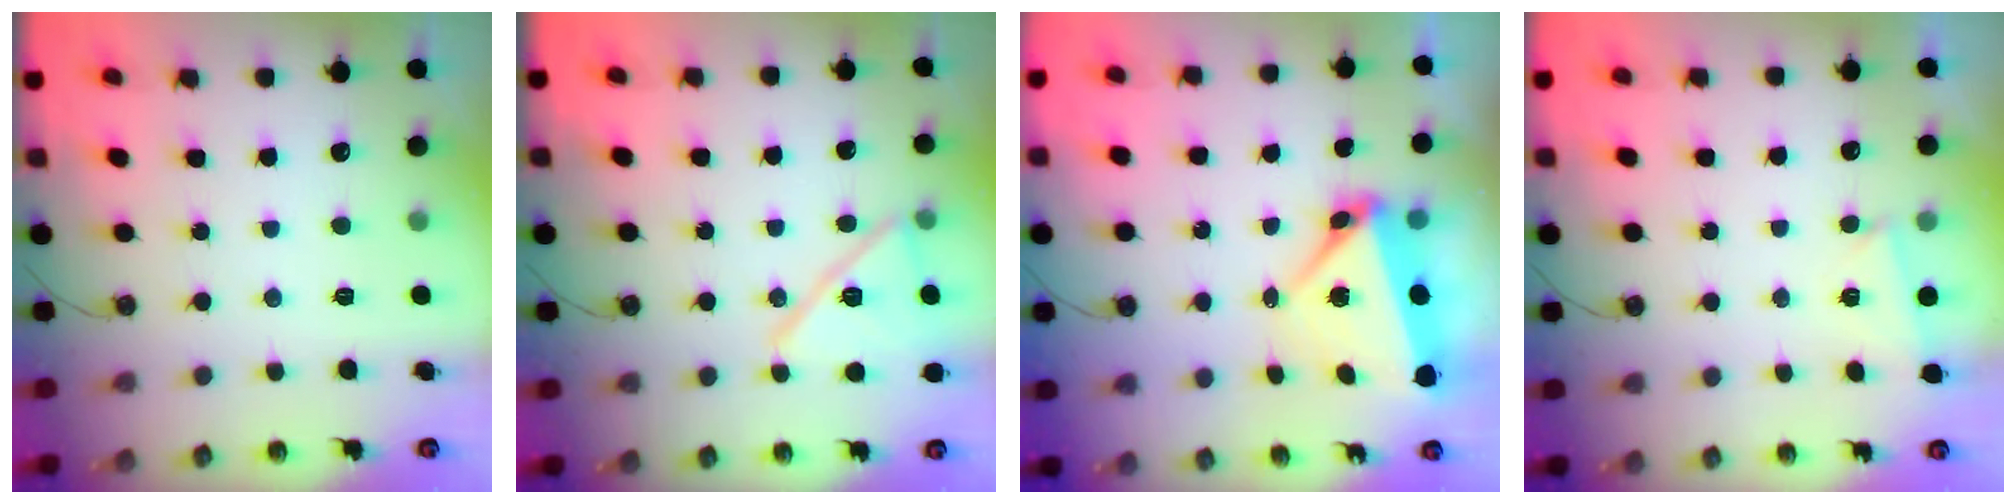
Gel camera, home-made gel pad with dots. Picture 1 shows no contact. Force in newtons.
{"total": 14.7, "press": 14.7, "slide": 0.1}
{"total": 7.4, "press": 7.4, "slide": 0.9}
{"total": 1.9, "press": 1.7, "slide": 0.7}